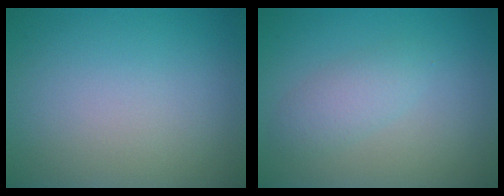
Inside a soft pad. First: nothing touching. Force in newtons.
{"total": 2.2, "press": 2.2, "slide": 0.0}